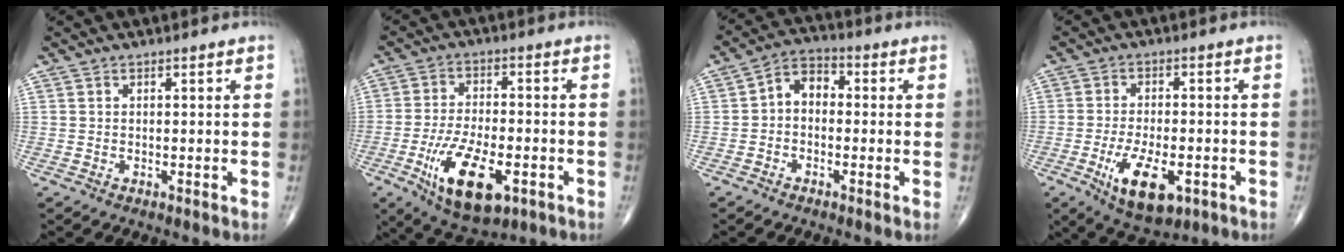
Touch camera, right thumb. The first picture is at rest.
{"total": 14.5, "force": [-5.6, 6.5, 11.8], "torque": [-0.204, 0.005, -0.086]}
{"total": 5.8, "force": [-0.3, 4.2, 4.0], "torque": [-0.045, 0.022, -0.023]}
{"total": 11.0, "force": [-4.2, 5.0, 8.9], "torque": [-0.145, 0.000, -0.059]}